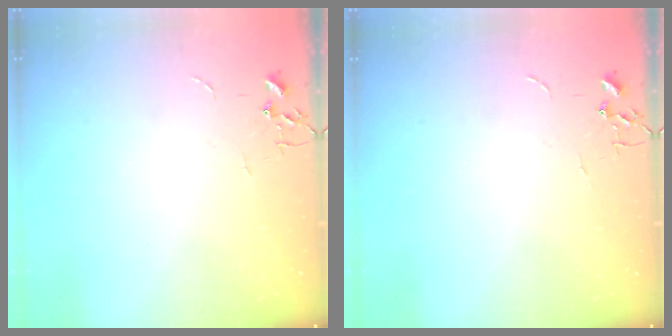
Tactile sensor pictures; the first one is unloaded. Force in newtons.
{"total": 0.0}